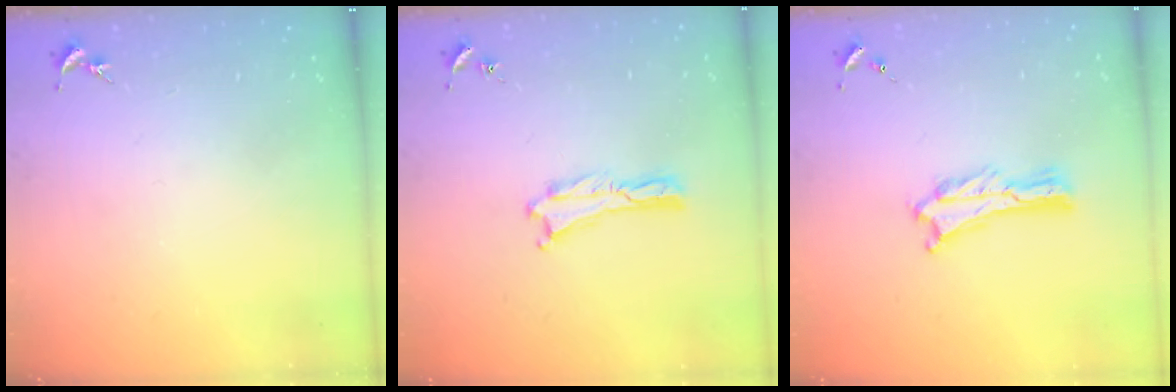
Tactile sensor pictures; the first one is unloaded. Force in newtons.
{"total": 0.0}
{"total": 0.8, "press": 0.7, "slide": 0.2}